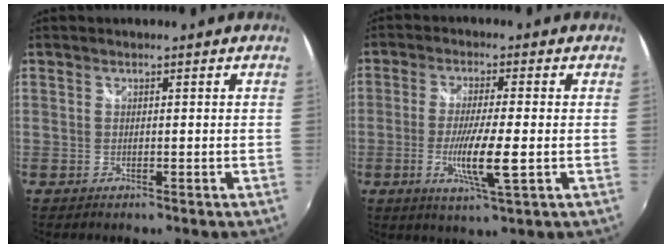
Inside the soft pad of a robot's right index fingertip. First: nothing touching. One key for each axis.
{"total": 7.9, "fx": -2.0, "fy": 0.1, "fz": 7.6, "tx": -0.145, "ty": -0.014, "tz": -0.039}